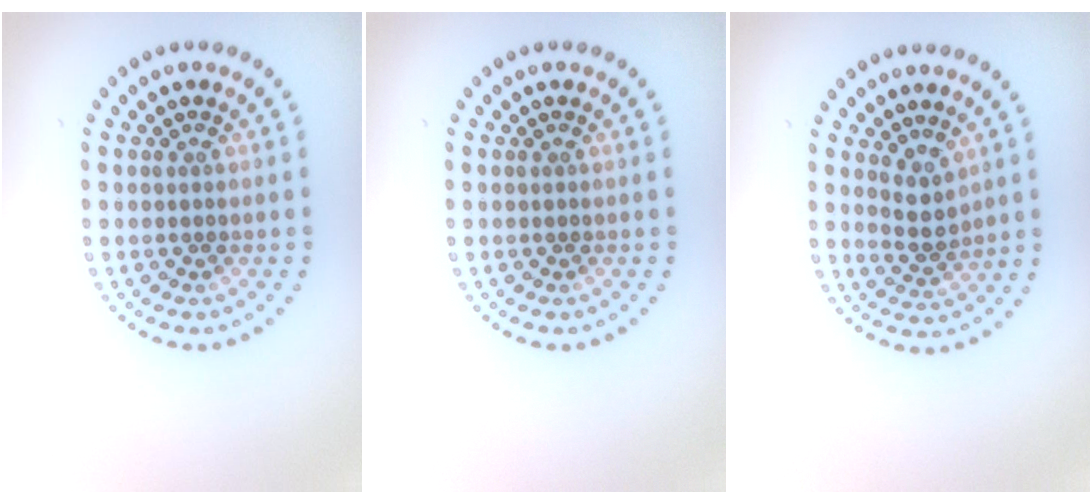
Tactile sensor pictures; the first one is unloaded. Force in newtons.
{"total": 0.0}
{"total": 2.2, "press": 1.8, "slide": 1.3}